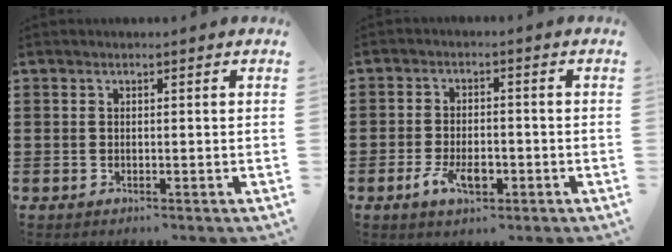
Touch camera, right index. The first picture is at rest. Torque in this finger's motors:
{"motor_torque": [1.15, 0.99, 0.24, 0.00]}